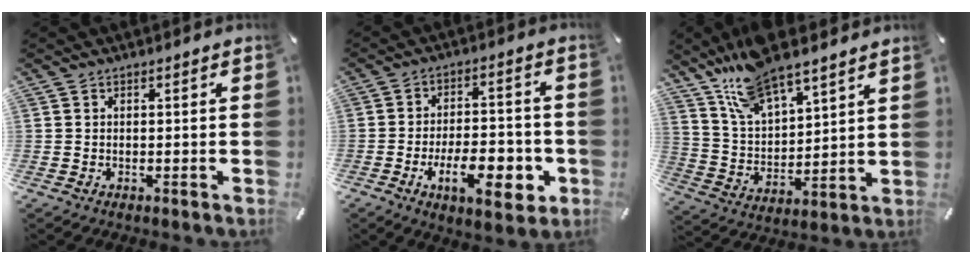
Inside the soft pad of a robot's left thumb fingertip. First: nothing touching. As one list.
[{"total": 14.3, "force": [-5.2, 6.6, 11.6], "torque": [-0.160, 0.010, -0.081]}, {"total": 12.8, "force": [11.1, 3.9, 5.1], "torque": [-0.119, -0.061, 0.206]}]